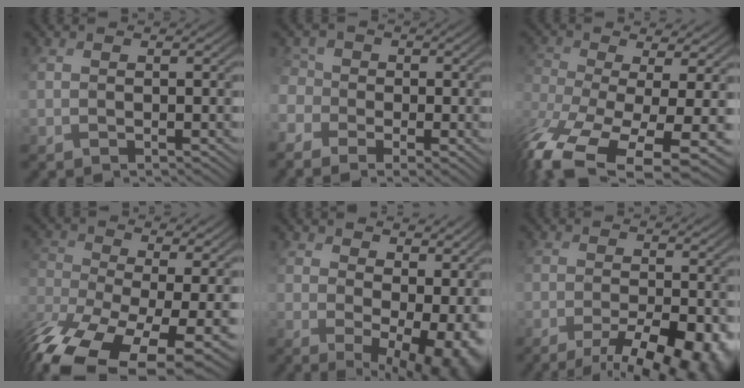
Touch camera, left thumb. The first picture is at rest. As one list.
[{"total": 5.8, "force": [-2.6, 4.4, 2.8], "torque": [-0.081, -0.009, -0.050]}, {"total": 15.1, "force": [-7.8, 5.8, 11.6], "torque": [-0.304, -0.046, -0.106]}, {"total": 16.9, "force": [-9.5, 7.8, 11.7], "torque": [-0.297, -0.051, -0.142]}, {"total": 12.6, "force": [2.0, 7.8, 9.7], "torque": [-0.135, -0.034, 0.074]}, {"total": 9.2, "force": [-6.0, 2.9, 6.4], "torque": [-0.099, -0.016, -0.077]}]